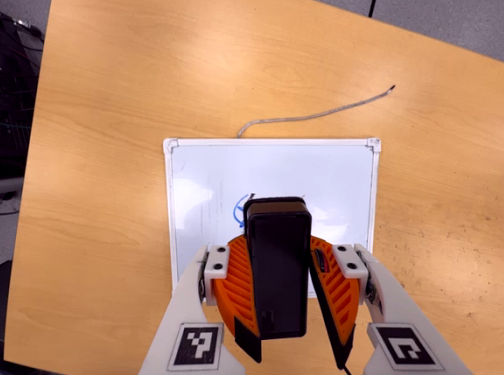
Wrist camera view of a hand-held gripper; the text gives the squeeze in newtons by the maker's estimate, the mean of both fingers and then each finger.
{"total": 8.5, "left": 8.8, "right": 8.3}